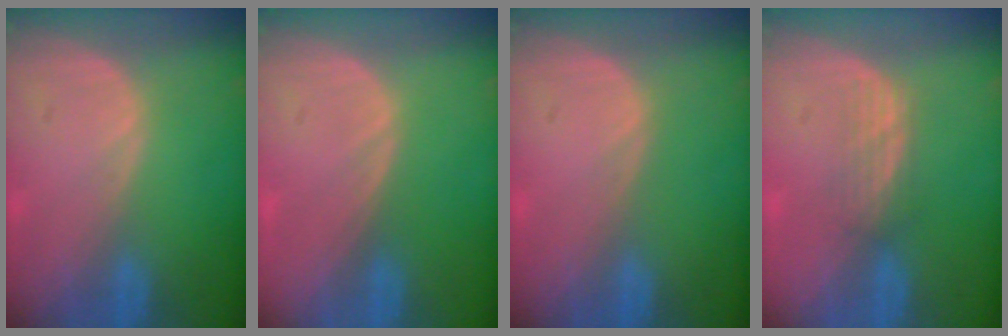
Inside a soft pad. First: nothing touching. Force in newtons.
{"total": 0.0}
{"total": 0.0}
{"total": 2.8, "press": 2.6, "slide": 1.0}